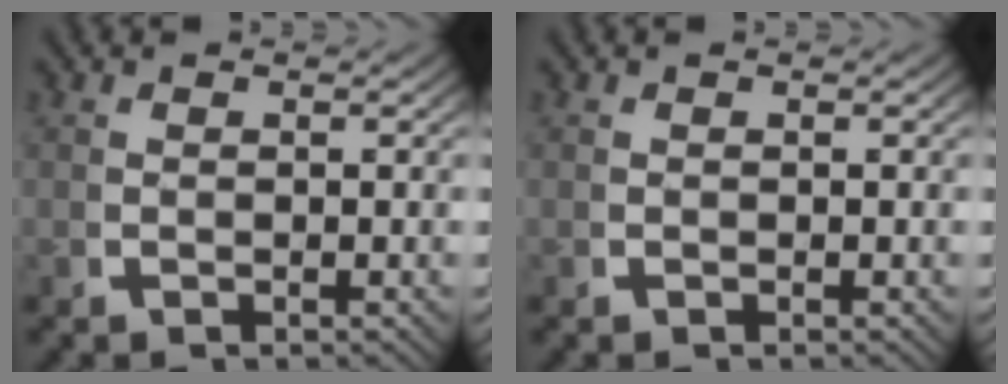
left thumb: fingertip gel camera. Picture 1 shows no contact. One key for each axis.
{"total": 0.0}